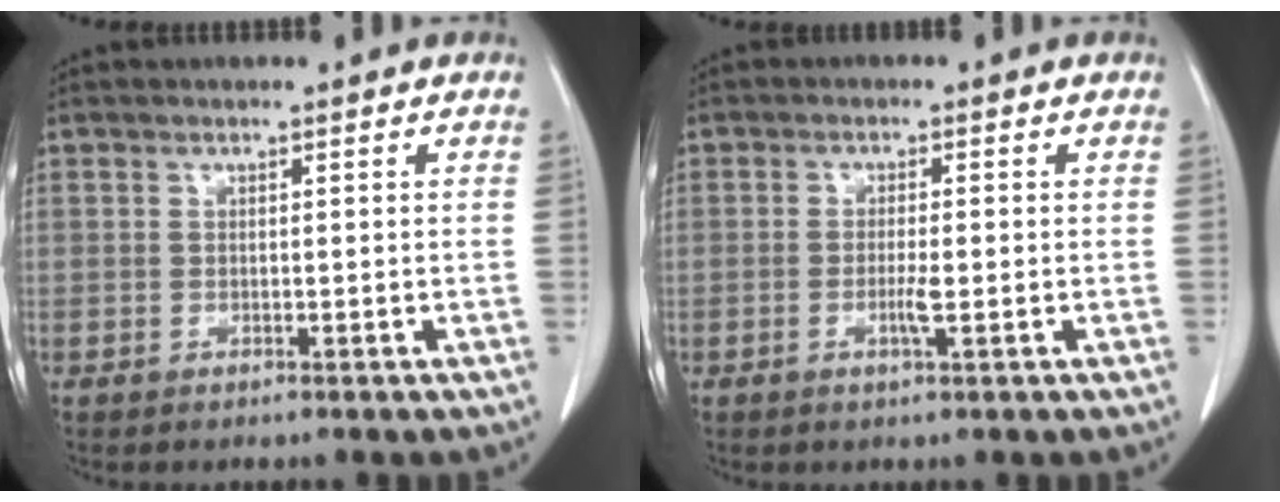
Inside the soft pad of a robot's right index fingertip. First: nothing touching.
{"total": 2.6, "force": [-0.7, 0.3, 2.5], "torque": [-0.050, -0.003, -0.012]}